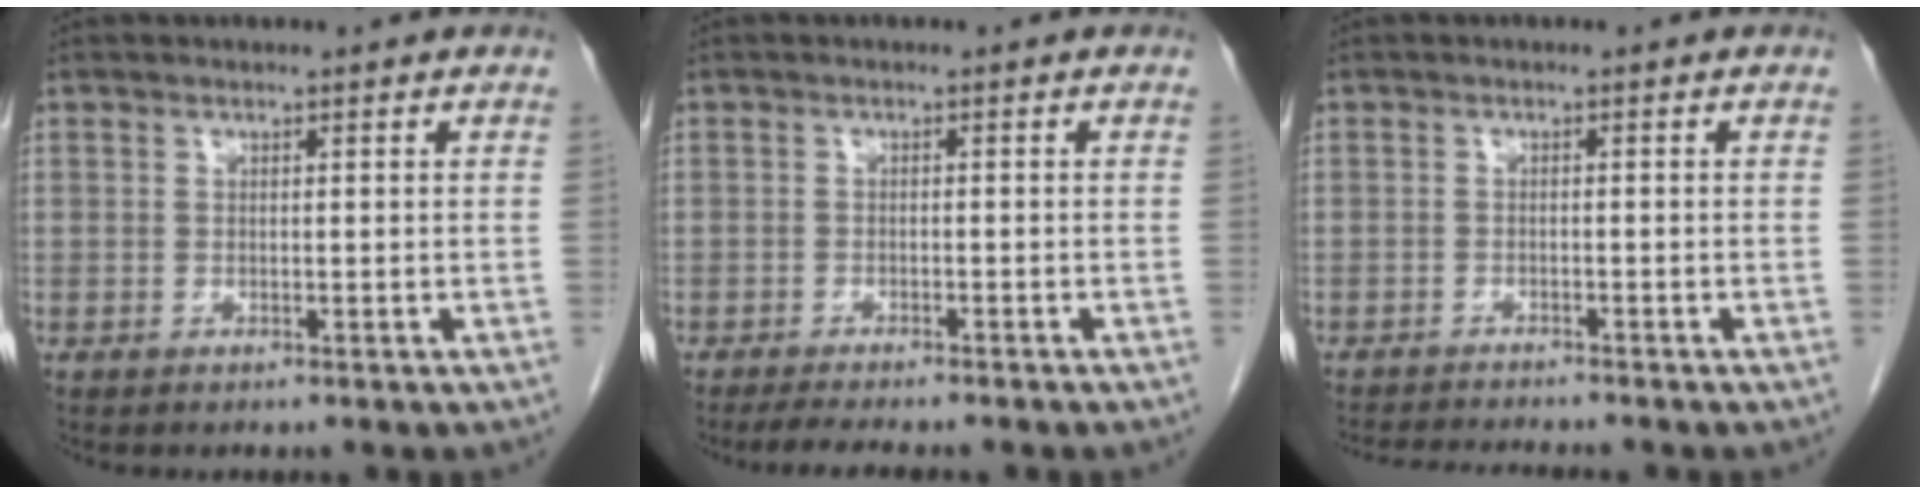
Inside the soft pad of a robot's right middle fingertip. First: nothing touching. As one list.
[{"total": 6.3, "force": [-5.4, 0.7, 3.2], "torque": [-0.043, -0.012, -0.077]}, {"total": 6.7, "force": [-6.3, 0.0, 2.2], "torque": [-0.027, -0.015, -0.099]}]